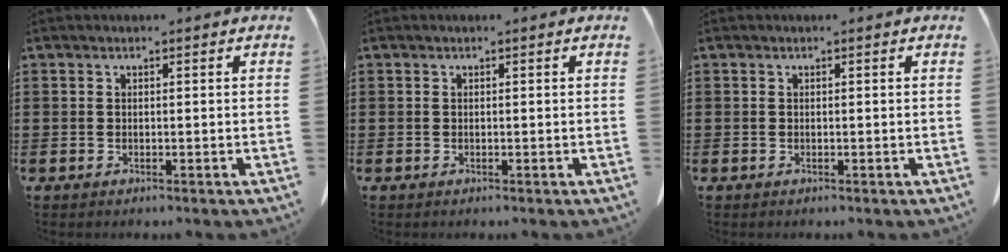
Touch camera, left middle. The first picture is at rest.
{"total": 0.0}
{"total": 0.0}